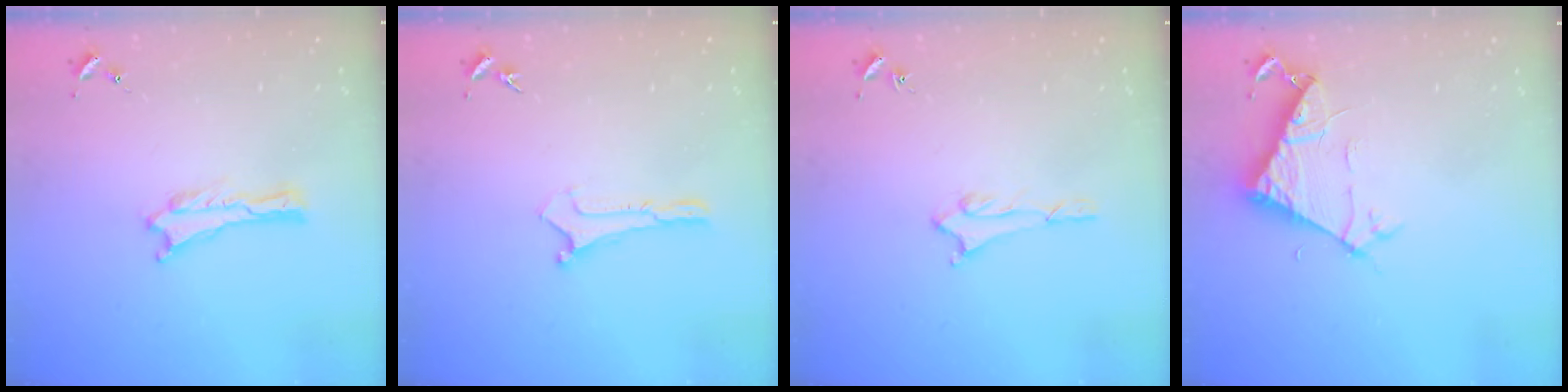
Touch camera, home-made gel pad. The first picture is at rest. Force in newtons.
{"total": 0.0}
{"total": 1.6, "press": 1.6, "slide": 0.2}
{"total": 6.5, "press": 6.5, "slide": 0.5}